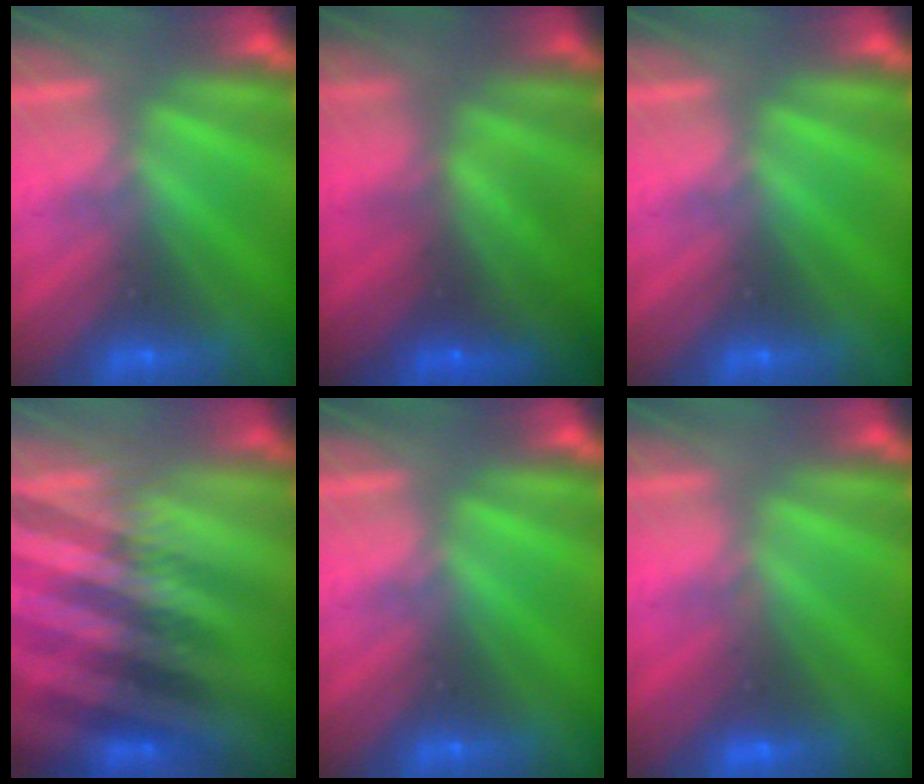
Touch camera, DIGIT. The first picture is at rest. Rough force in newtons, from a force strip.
{"total": 7.8}
{"total": 0.0}
{"total": 3.6}
{"total": 0.0}
{"total": 2.8}